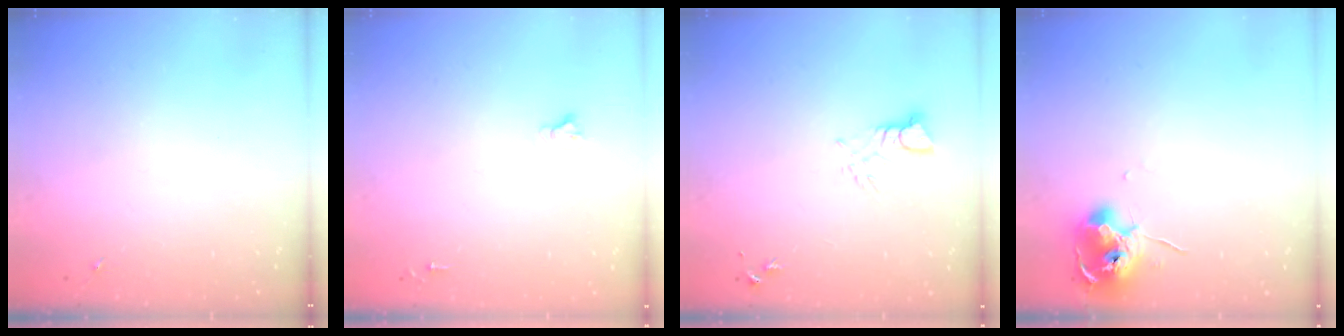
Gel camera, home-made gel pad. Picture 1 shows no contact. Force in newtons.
{"total": 2.7, "press": 2.7, "slide": 0.2}
{"total": 3.4, "press": 3.4, "slide": 0.3}
{"total": 10.5, "press": 10.4, "slide": 1.0}